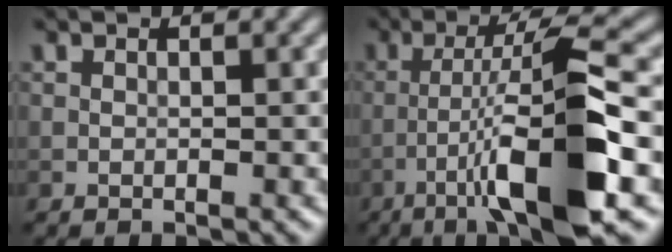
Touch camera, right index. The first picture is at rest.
{"total": 9.9, "force": [-3.8, 1.0, 9.1], "torque": [-0.151, 0.020, -0.063]}